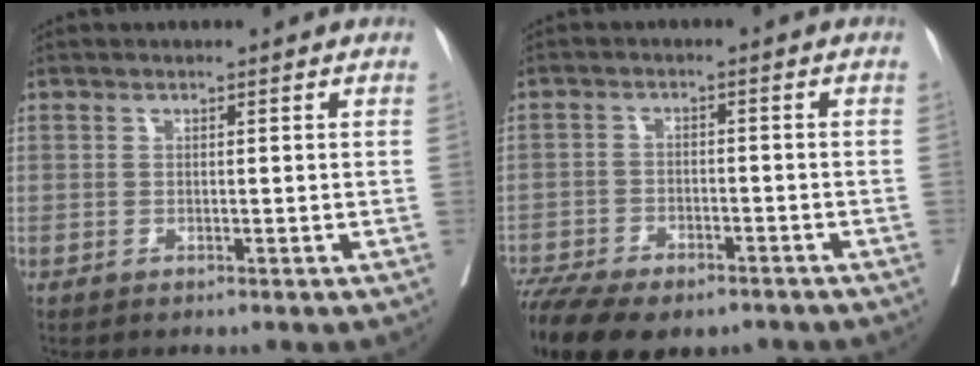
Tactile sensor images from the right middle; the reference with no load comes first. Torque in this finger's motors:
{"motor_torque": [1.14, -1.00, 0.34, 0.18]}